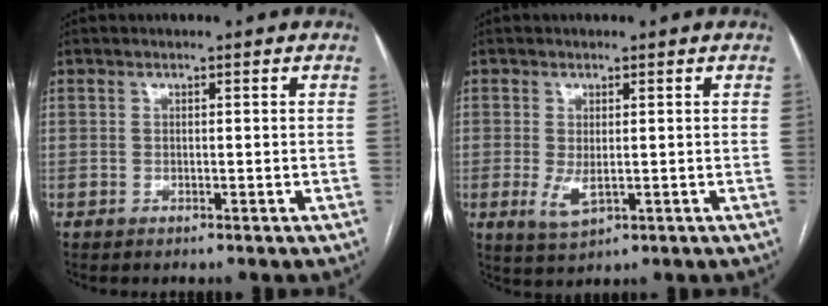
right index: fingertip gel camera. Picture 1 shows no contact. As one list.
[{"total": 3.3, "force": [-0.4, 1.5, 2.9], "torque": [-0.056, -0.011, 0.003]}]